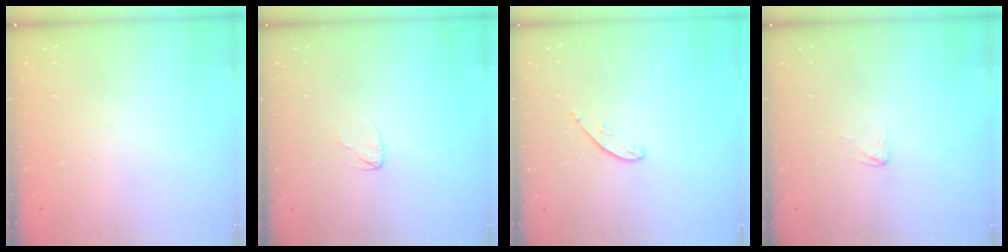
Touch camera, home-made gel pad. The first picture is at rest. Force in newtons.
{"total": 3.4, "press": 3.4, "slide": 0.3}
{"total": 4.1, "press": 4.0, "slide": 0.4}
{"total": 2.6, "press": 2.6, "slide": 0.2}